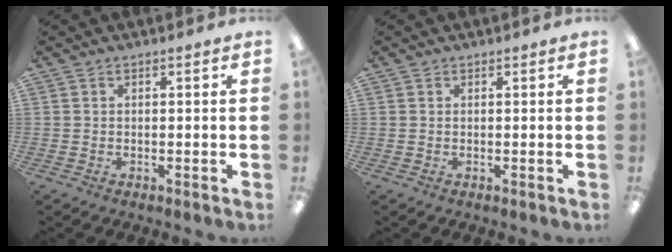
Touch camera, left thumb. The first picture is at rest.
{"total": 0.0}